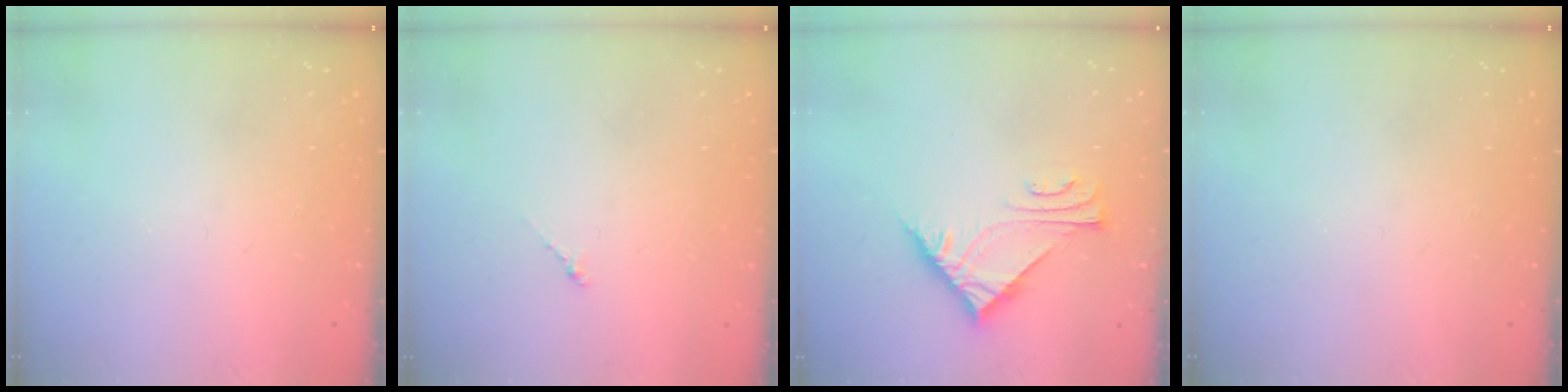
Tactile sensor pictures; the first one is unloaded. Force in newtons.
{"total": 0.8, "press": 0.6, "slide": 0.4}
{"total": 7.0, "press": 7.0, "slide": 0.2}
{"total": 0.0}